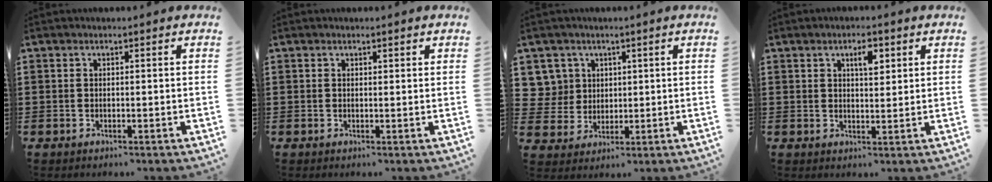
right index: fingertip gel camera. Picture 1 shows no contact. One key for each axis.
{"total": 0.5, "fx": 0.4, "fy": 0.3, "fz": 0.2, "tx": -0.004, "ty": 0.002, "tz": 0.008}
{"total": 5.8, "fx": 2.0, "fy": 5.4, "fz": 0.4, "tx": -0.039, "ty": 0.016, "tz": 0.041}
{"total": 3.3, "fx": 1.6, "fy": 1.3, "fz": 2.6, "tx": -0.041, "ty": 0.000, "tz": 0.022}